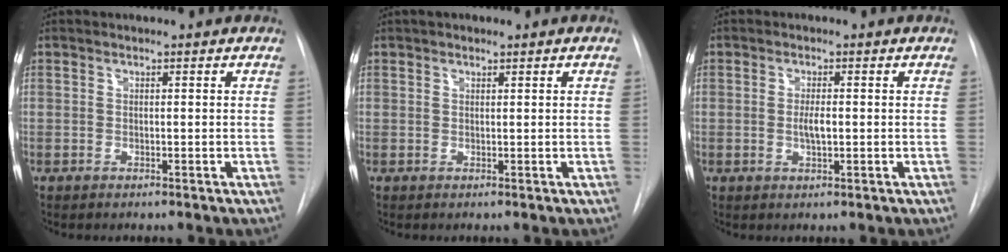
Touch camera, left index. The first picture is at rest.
{"total": 1.3, "force": [0.9, 0.6, 0.8], "torque": [-0.014, 0.008, 0.013]}
{"total": 2.2, "force": [-0.2, 0.6, 2.1], "torque": [-0.042, -0.003, -0.003]}